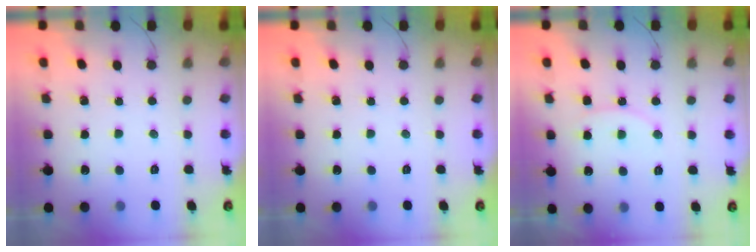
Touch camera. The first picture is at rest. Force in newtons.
{"total": 0.0}
{"total": 8.0, "press": 8.0, "slide": 0.5}